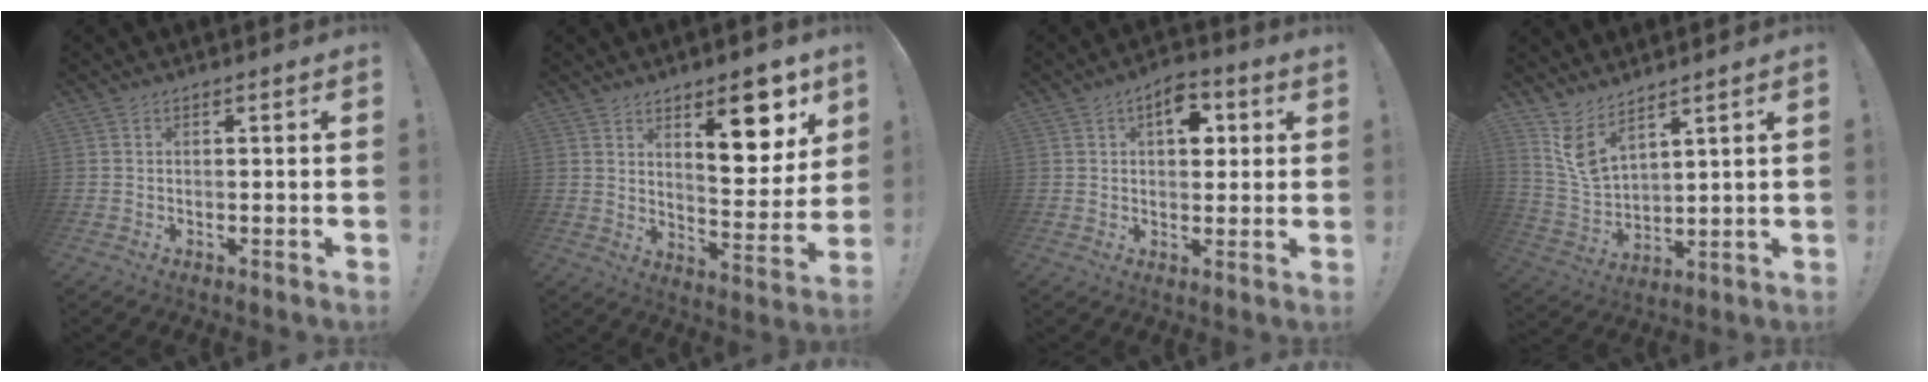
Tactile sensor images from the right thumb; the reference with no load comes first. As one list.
[{"total": 14.9, "force": [8.2, 5.9, 11.0], "torque": [-0.129, -0.049, 0.131]}, {"total": 8.0, "force": [2.8, 5.1, 5.5], "torque": [-0.059, -0.003, 0.044]}, {"total": 8.5, "force": [6.6, 3.6, 3.9], "torque": [-0.085, -0.044, 0.133]}]